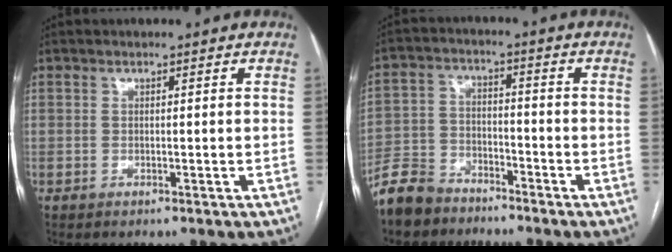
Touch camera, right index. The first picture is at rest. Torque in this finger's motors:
{"motor_torque": [-1.13, -1.02, -0.94, -0.21]}